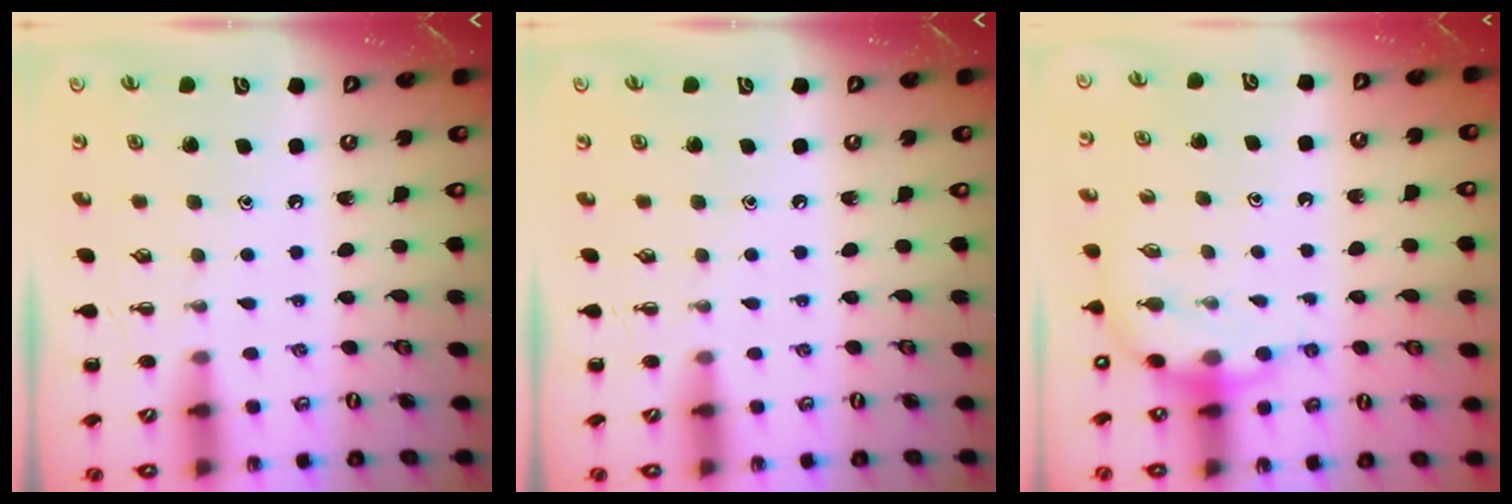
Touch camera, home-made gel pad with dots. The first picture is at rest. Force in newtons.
{"total": 0.0}
{"total": 8.1, "press": 8.0, "slide": 1.3}